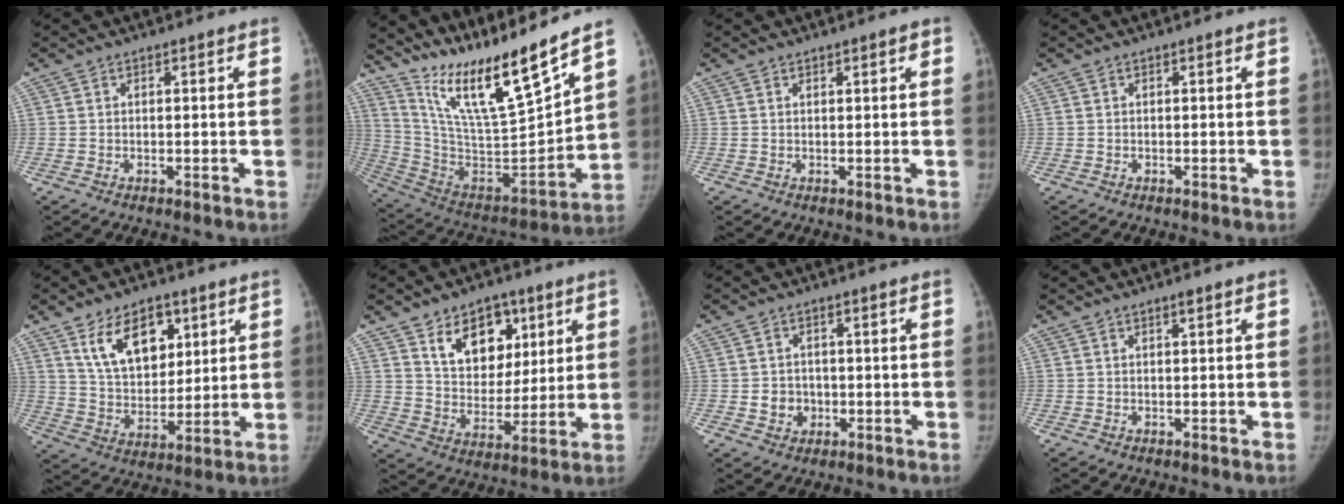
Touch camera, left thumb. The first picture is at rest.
{"total": 21.1, "force": [16.9, 1.8, 12.5], "torque": [-0.183, -0.103, 0.312]}
{"total": 0.9, "force": [0.5, 0.2, 0.7], "torque": [-0.007, 0.000, 0.005]}
{"total": 0.0}
{"total": 13.8, "force": [6.8, 8.4, 8.6], "torque": [-0.105, -0.037, 0.130]}
{"total": 13.9, "force": [6.9, 9.5, 7.5], "torque": [-0.071, -0.036, 0.121]}
{"total": 4.1, "force": [-0.8, 3.7, 1.5], "torque": [-0.003, 0.007, -0.008]}
{"total": 0.6, "force": [0.3, 0.0, 0.5], "torque": [-0.006, 0.001, 0.004]}